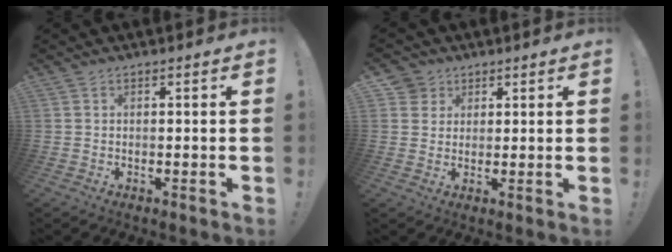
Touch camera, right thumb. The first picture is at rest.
{"total": 4.4, "force": [2.2, 3.7, 0.5], "torque": [-0.005, -0.013, 0.042]}